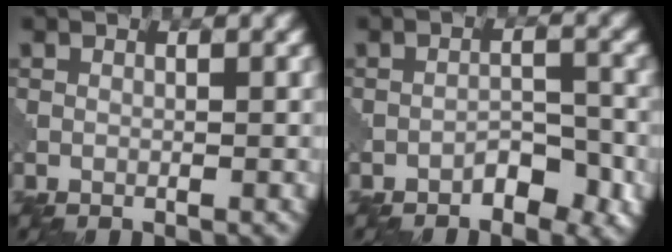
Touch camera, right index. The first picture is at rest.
{"total": 2.7, "force": [-1.9, 1.2, 1.6], "torque": [-0.019, 0.010, -0.029]}